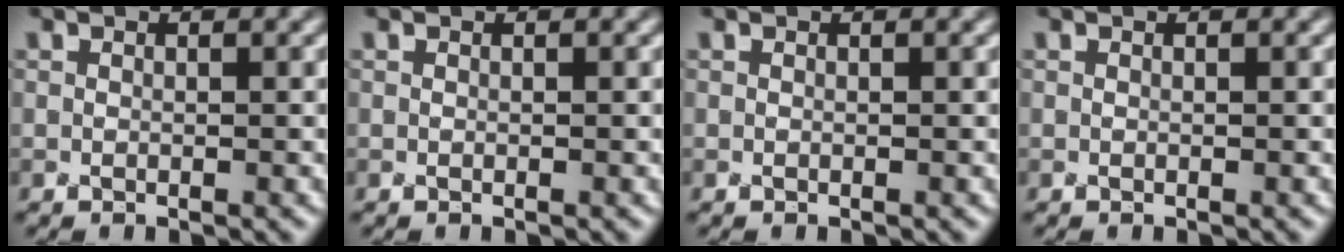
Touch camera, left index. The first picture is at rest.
{"total": 0.0}
{"total": 0.0}
{"total": 0.0}